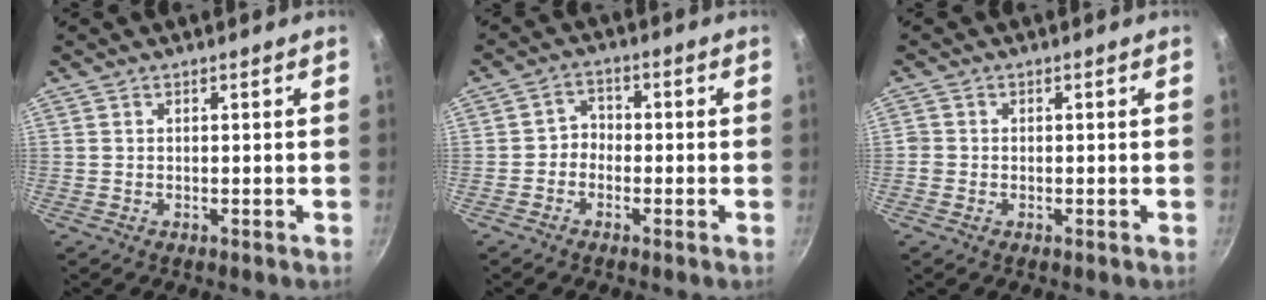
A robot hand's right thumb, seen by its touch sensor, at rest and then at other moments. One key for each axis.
{"total": 3.0, "fx": -1.2, "fy": 2.5, "fz": 1.2, "tx": 0.001, "ty": 0.022, "tz": -0.031}
{"total": 1.4, "fx": -0.6, "fy": 1.2, "fz": 0.4, "tx": -0.006, "ty": 0.001, "tz": -0.013}